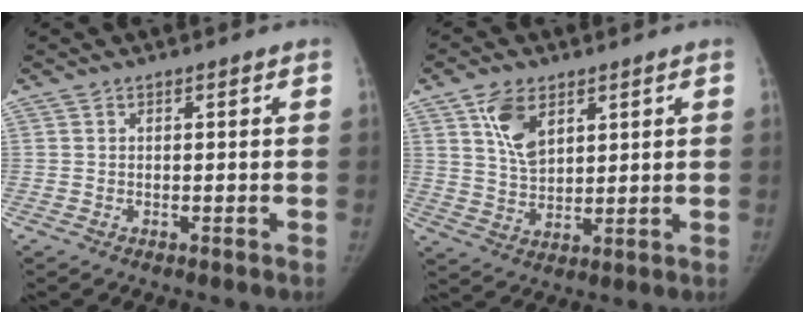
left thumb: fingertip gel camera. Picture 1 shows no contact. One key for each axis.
{"total": 8.2, "fx": 4.0, "fy": 4.9, "fz": 5.3, "tx": -0.076, "ty": -0.022, "tz": 0.079}